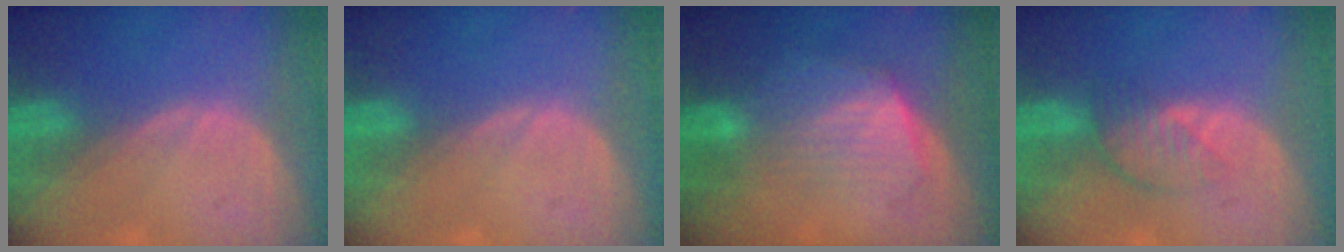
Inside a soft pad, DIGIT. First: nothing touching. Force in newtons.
{"total": 0.0}
{"total": 6.5, "press": 6.1, "slide": 2.1}
{"total": 4.2, "press": 3.7, "slide": 1.8}